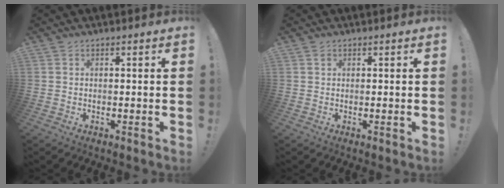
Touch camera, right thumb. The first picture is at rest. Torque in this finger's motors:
{"motor_torque": [-0.24, -0.05, 0.19, -0.01, 0.07]}